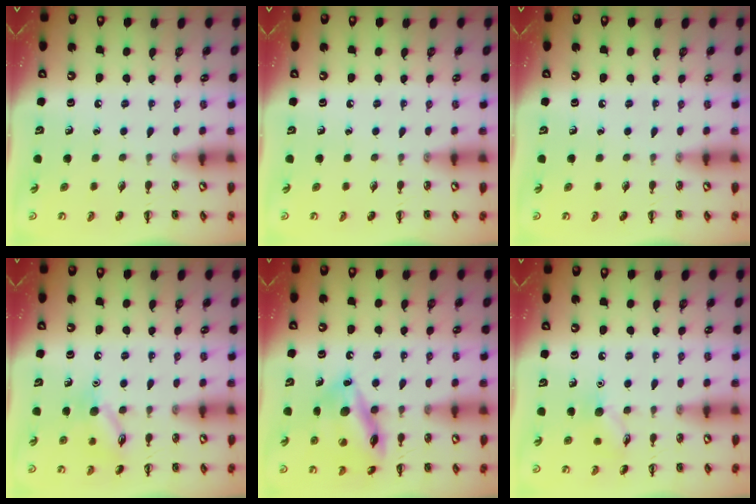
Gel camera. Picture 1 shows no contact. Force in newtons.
{"total": 0.0}
{"total": 0.0}
{"total": 10.5, "press": 10.5, "slide": 0.6}
{"total": 16.7, "press": 16.6, "slide": 1.7}
{"total": 7.4, "press": 7.3, "slide": 1.2}